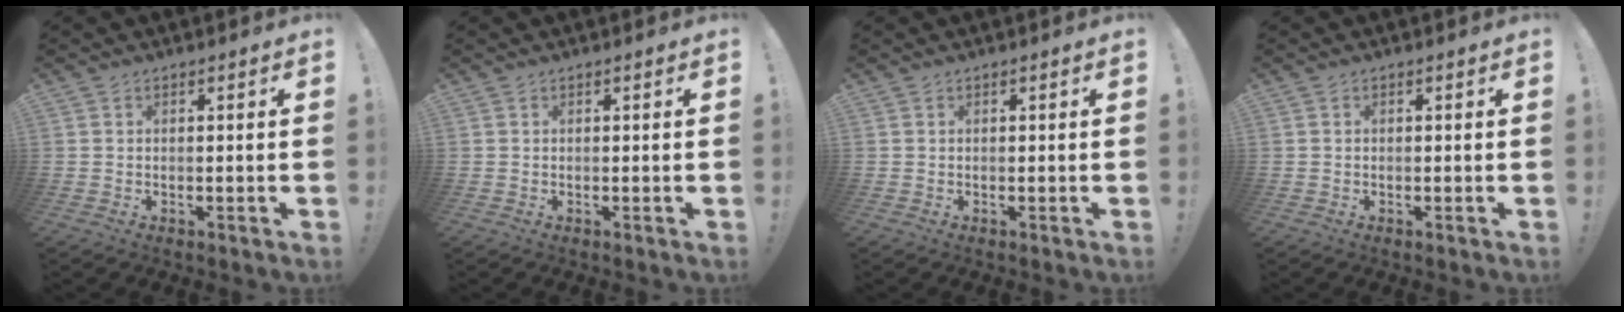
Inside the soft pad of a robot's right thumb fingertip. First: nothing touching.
{"total": 0.0}
{"total": 0.0}
{"total": 0.0}